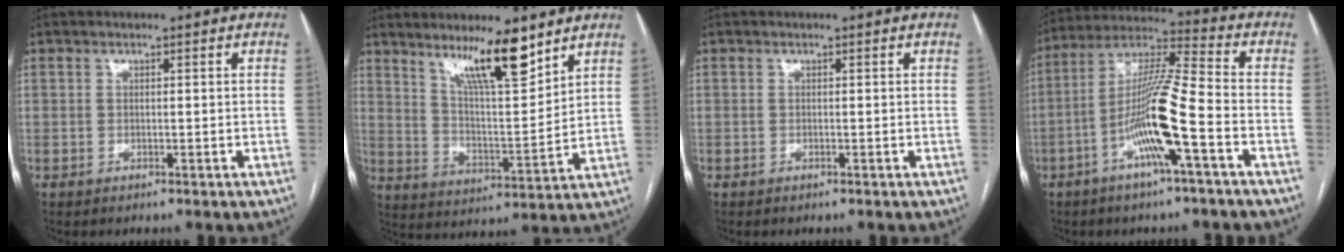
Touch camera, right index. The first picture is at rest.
{"total": 11.3, "force": [8.0, 1.3, 7.9], "torque": [-0.136, -0.009, 0.145]}
{"total": 0.0}
{"total": 13.1, "force": [-4.7, 0.0, 12.2], "torque": [-0.237, 0.008, -0.092]}